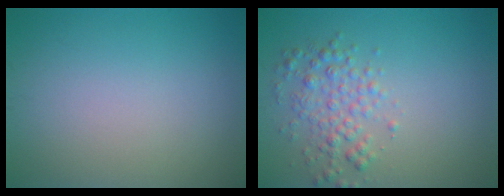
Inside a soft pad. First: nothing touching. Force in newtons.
{"total": 2.9, "press": 2.9, "slide": 0.1}